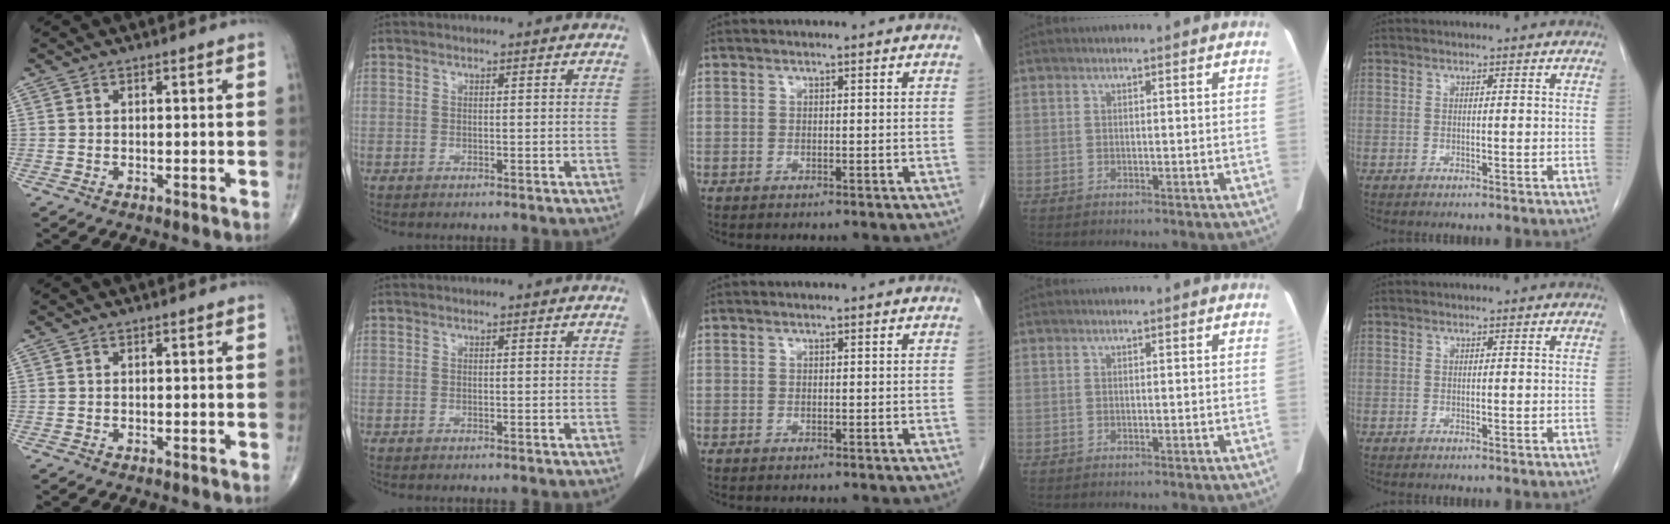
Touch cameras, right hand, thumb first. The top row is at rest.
{}